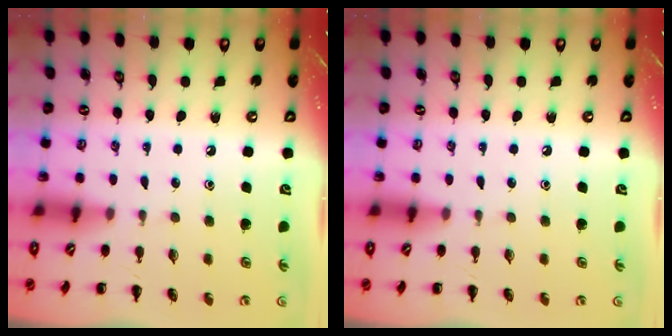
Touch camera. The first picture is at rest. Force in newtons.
{"total": 0.0}